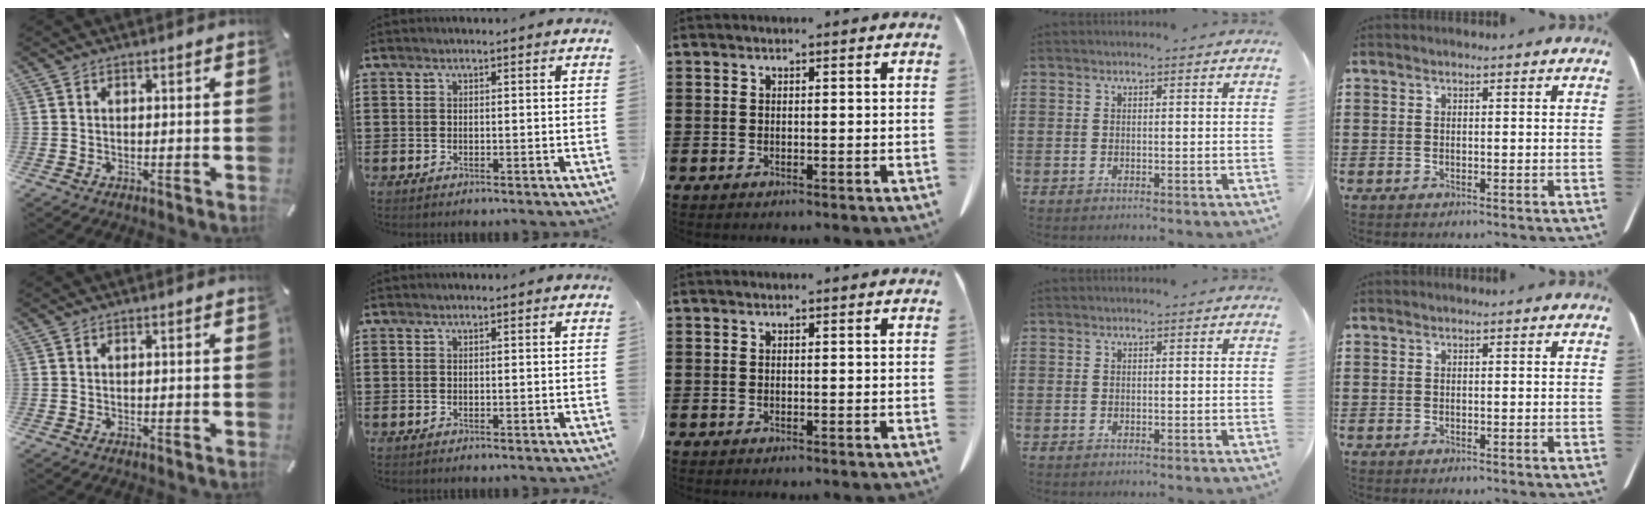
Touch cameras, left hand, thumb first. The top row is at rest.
{}